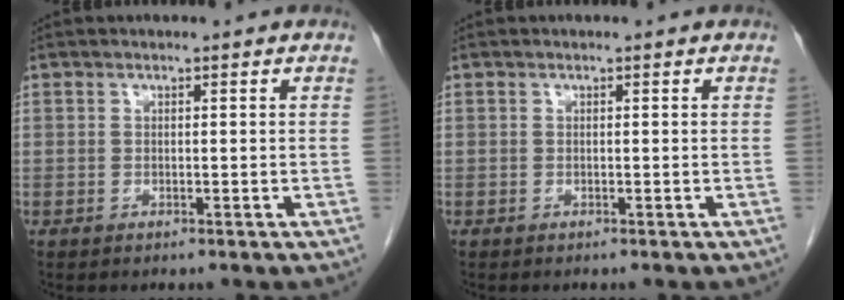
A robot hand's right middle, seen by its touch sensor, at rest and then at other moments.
{"total": 0.0}